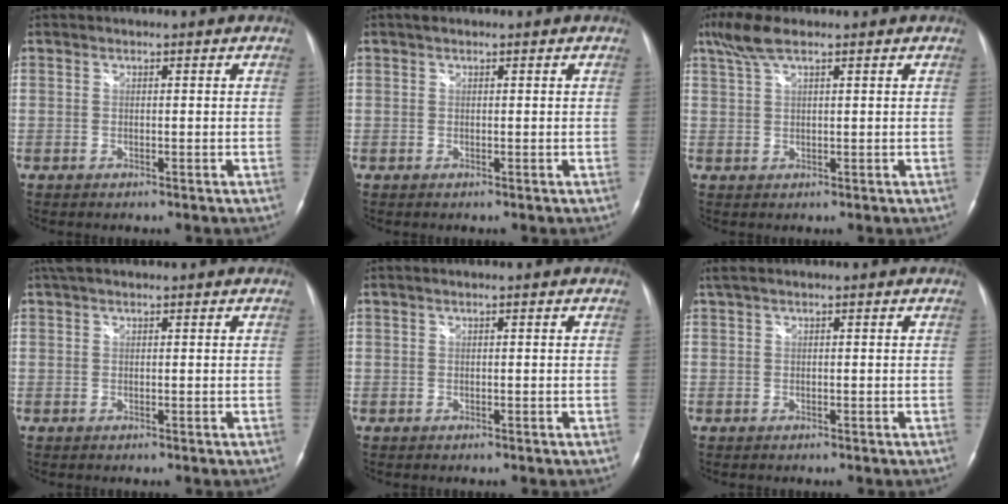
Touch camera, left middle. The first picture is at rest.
{"total": 0.7, "force": [0.5, 0.3, 0.5], "torque": [-0.009, 0.012, 0.005]}
{"total": 4.8, "force": [3.2, 0.9, 3.4], "torque": [-0.083, 0.023, 0.066]}
{"total": 3.0, "force": [2.1, 0.8, 1.9], "torque": [-0.038, 0.033, 0.040]}
{"total": 0.6, "force": [0.2, 0.0, 0.5], "torque": [-0.013, 0.003, 0.002]}
{"total": 1.4, "force": [0.8, 0.1, 1.1], "torque": [-0.030, 0.022, 0.015]}